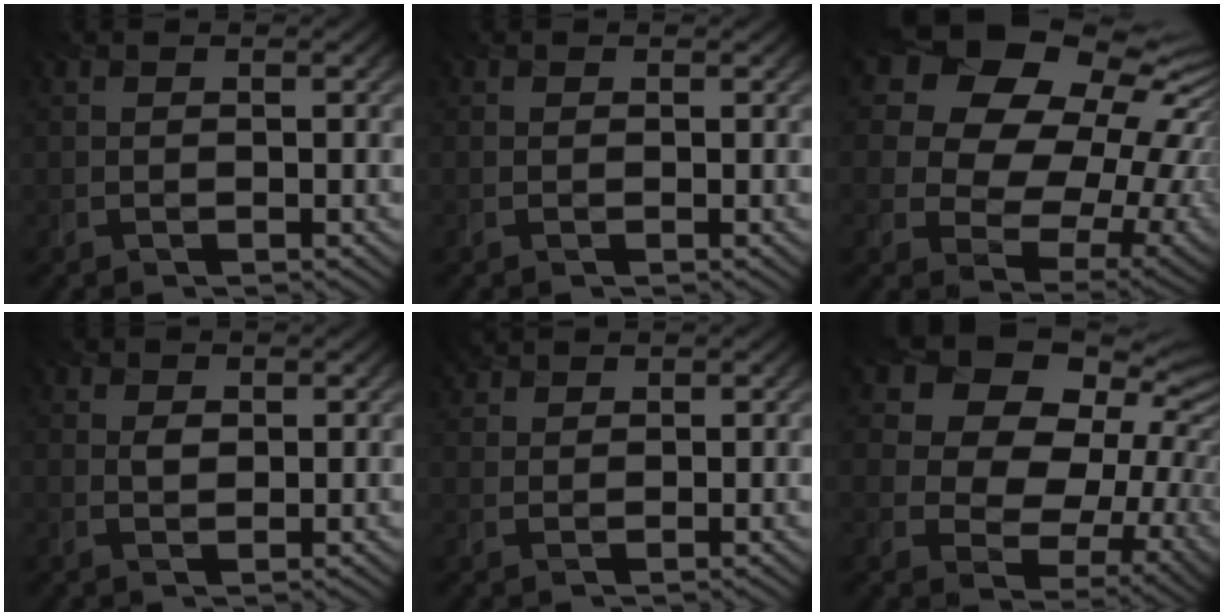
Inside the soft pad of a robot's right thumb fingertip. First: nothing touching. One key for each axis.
{"total": 0.0}
{"total": 17.1, "fx": 6.0, "fy": 12.5, "fz": 9.9, "tx": -0.228, "ty": 0.035, "tz": 0.119}
{"total": 1.5, "fx": 0.7, "fy": 1.0, "fz": 0.8, "tx": -0.019, "ty": -0.003, "tz": 0.013}
{"total": 2.3, "fx": 2.1, "fy": 0.9, "fz": 0.3, "tx": -0.013, "ty": 0.010, "tz": 0.047}
{"total": 16.2, "fx": 5.7, "fy": 11.8, "fz": 9.6, "tx": -0.183, "ty": 0.016, "tz": 0.113}